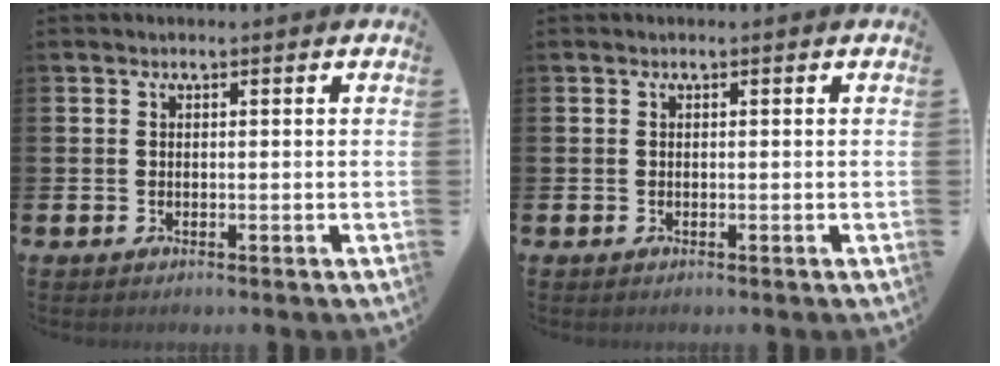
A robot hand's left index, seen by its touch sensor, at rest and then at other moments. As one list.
[{"total": 0.0}]